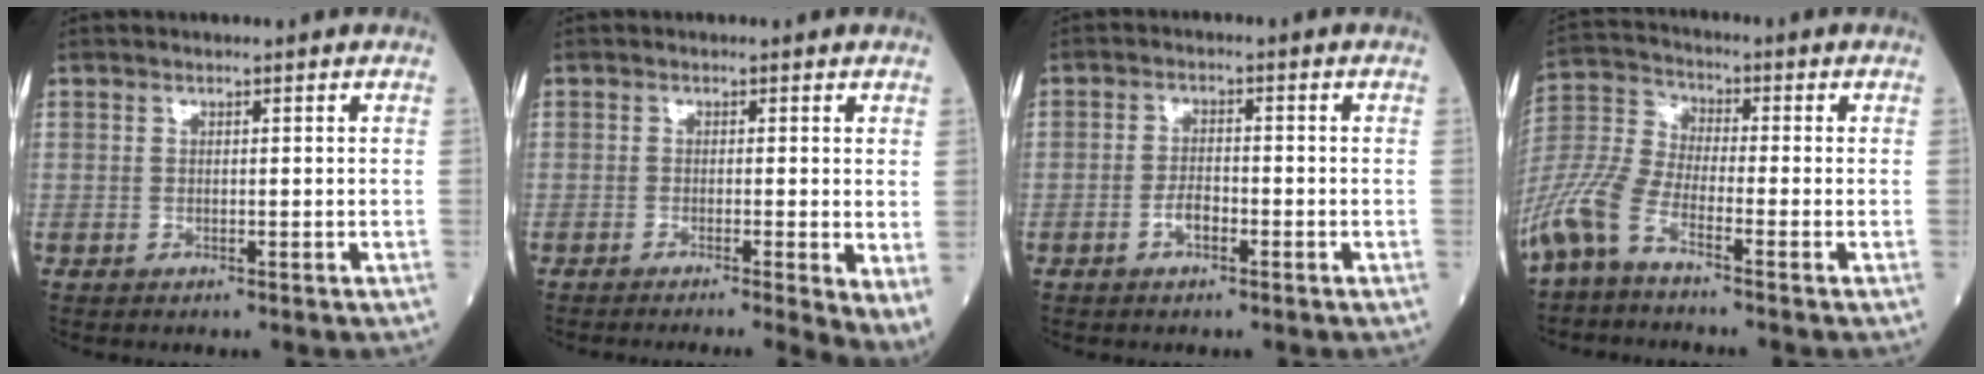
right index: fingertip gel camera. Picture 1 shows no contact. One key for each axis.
{"total": 5.3, "fx": -2.7, "fy": 0.0, "fz": 4.5, "tx": -0.045, "ty": -0.014, "tz": -0.045}
{"total": 2.5, "fx": -1.2, "fy": 1.0, "fz": 1.9, "tx": -0.033, "ty": 0.004, "tz": -0.024}
{"total": 9.5, "fx": -6.4, "fy": 2.1, "fz": 6.6, "tx": -0.170, "ty": -0.009, "tz": -0.141}